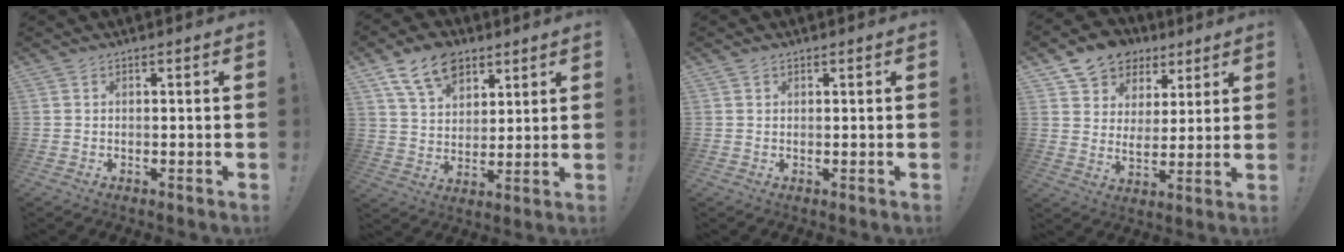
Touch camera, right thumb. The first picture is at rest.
{"total": 13.1, "force": [8.0, 8.4, 5.9], "torque": [-0.097, -0.033, 0.153]}
{"total": 0.9, "force": [0.7, 0.4, -0.2], "torque": [0.009, -0.003, 0.014]}
{"total": 11.1, "force": [7.5, 7.8, 2.4], "torque": [-0.034, -0.049, 0.143]}